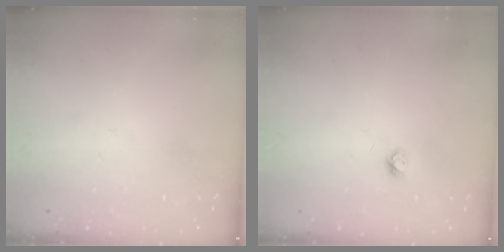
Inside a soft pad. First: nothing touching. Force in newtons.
{"total": 3.7, "press": 3.7, "slide": 0.4}